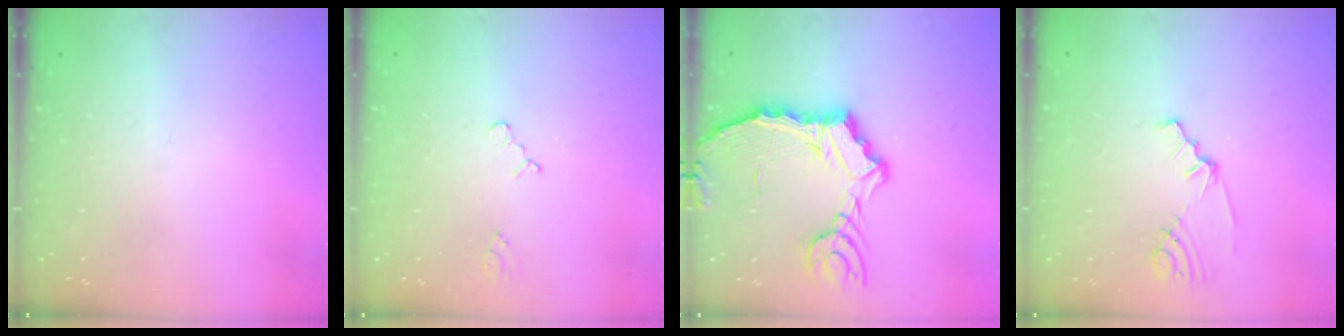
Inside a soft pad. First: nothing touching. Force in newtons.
{"total": 1.5, "press": 1.5, "slide": 0.3}
{"total": 12.5, "press": 12.4, "slide": 1.6}
{"total": 1.8, "press": 1.7, "slide": 0.3}